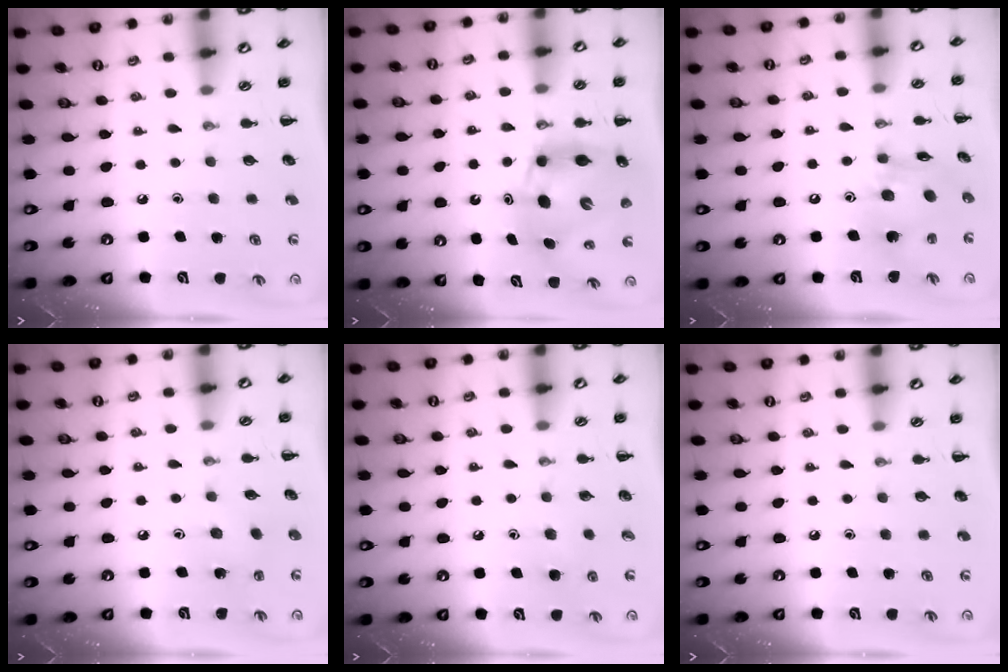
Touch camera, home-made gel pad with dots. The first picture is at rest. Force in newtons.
{"total": 11.0, "press": 10.5, "slide": 3.2}
{"total": 12.1, "press": 12.0, "slide": 1.4}
{"total": 2.4, "press": 2.2, "slide": 0.8}
{"total": 3.0, "press": 2.7, "slide": 1.3}
{"total": 0.0}